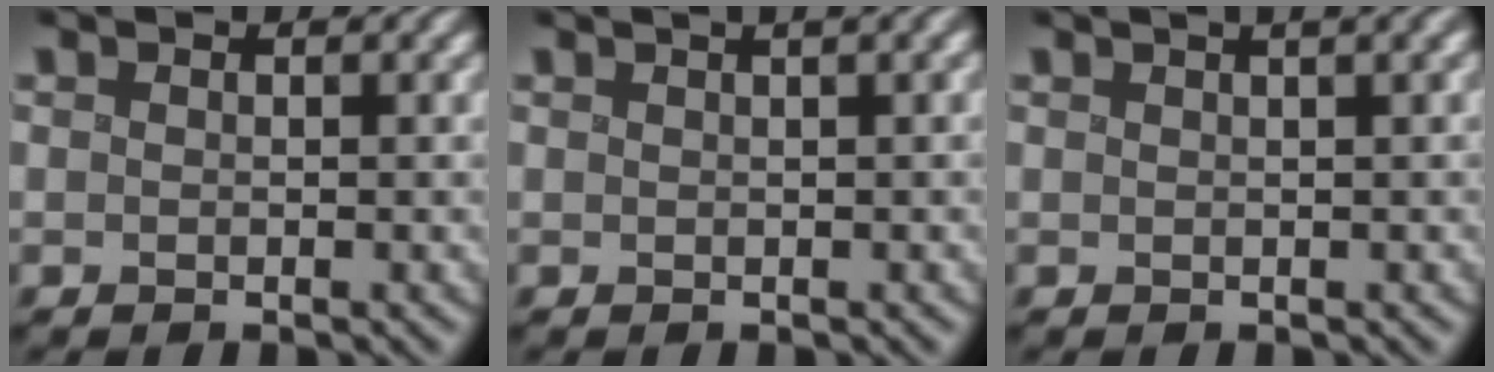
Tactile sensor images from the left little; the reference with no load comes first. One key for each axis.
{"total": 2.3, "fx": 1.4, "fy": 0.1, "fz": 1.9, "tx": -0.031, "ty": 0.017, "tz": 0.025}
{"total": 3.2, "fx": 1.9, "fy": 0.4, "fz": 2.5, "tx": -0.036, "ty": 0.019, "tz": 0.031}